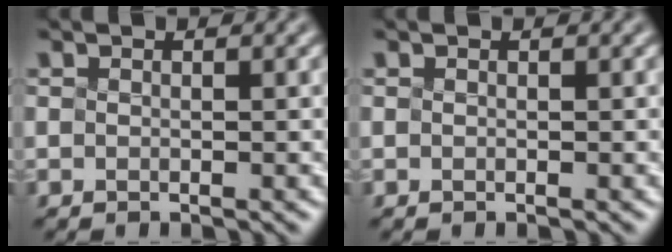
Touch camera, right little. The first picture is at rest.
{"total": 0.0}